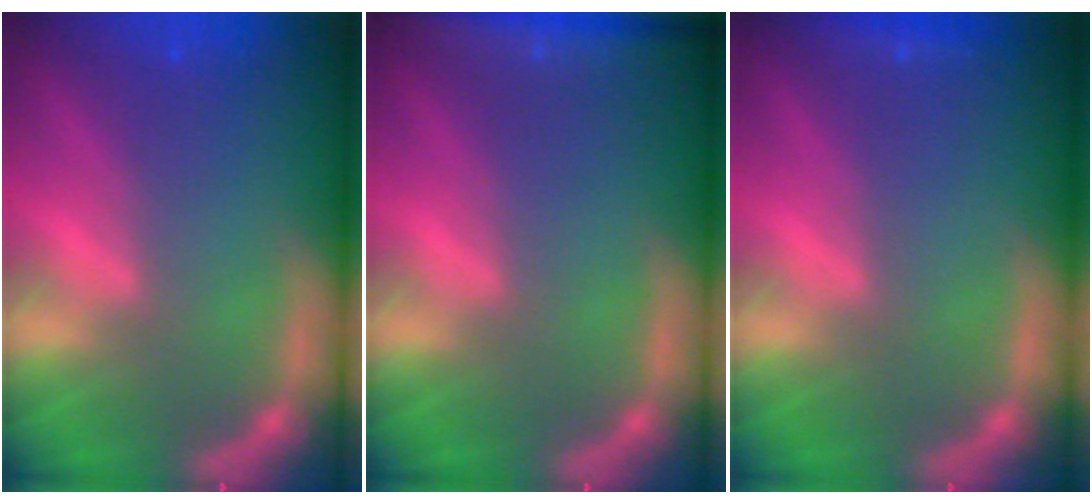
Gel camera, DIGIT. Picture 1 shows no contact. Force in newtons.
{"total": 5.5}
{"total": 0.9}